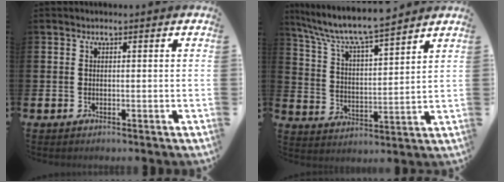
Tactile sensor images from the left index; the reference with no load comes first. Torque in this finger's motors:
{"motor_torque": [0.39, -0.57, 0.87, 0.21]}